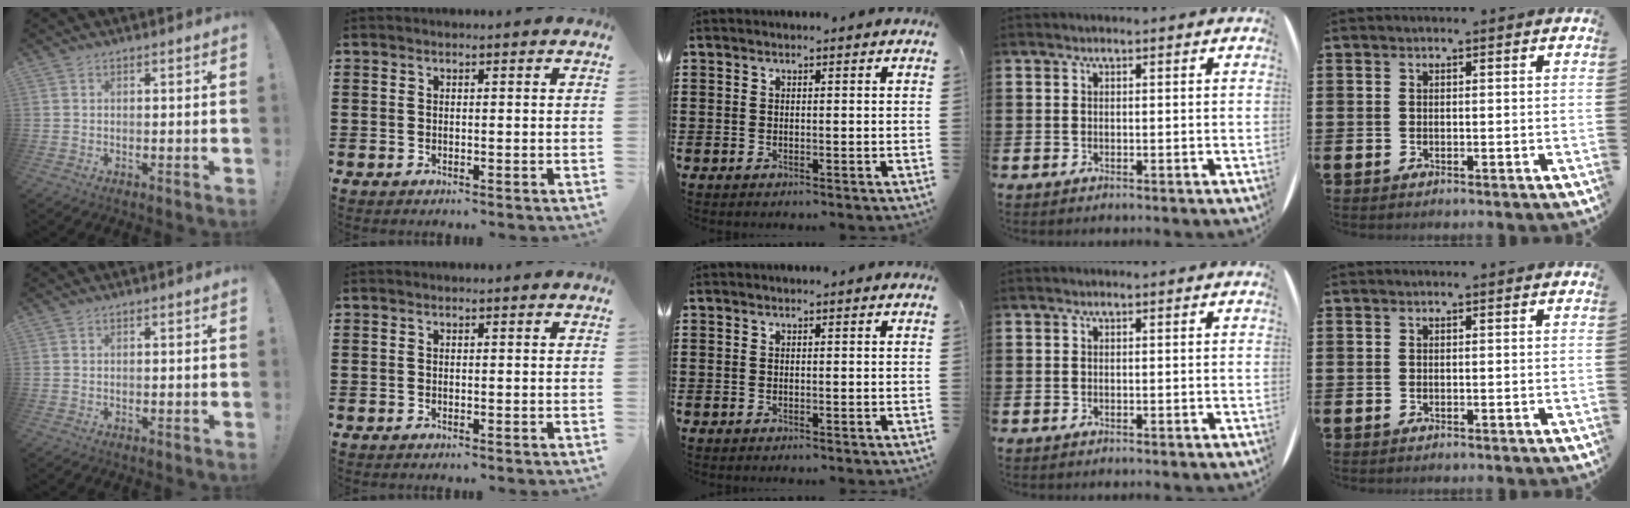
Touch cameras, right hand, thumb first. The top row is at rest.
{}